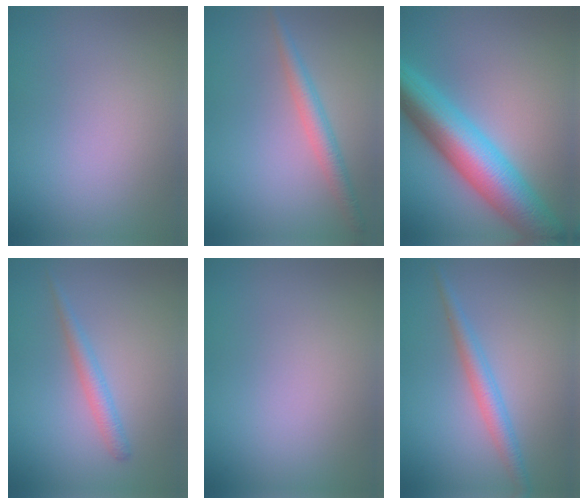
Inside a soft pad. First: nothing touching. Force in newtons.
{"total": 2.5, "press": 2.5, "slide": 0.1}
{"total": 9.4, "press": 9.4, "slide": 0.1}
{"total": 1.8, "press": 1.8, "slide": 0.0}
{"total": 0.0}
{"total": 2.5, "press": 2.5, "slide": 0.0}